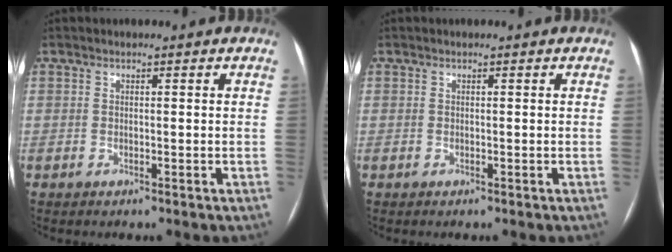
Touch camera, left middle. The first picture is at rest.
{"total": 0.0}